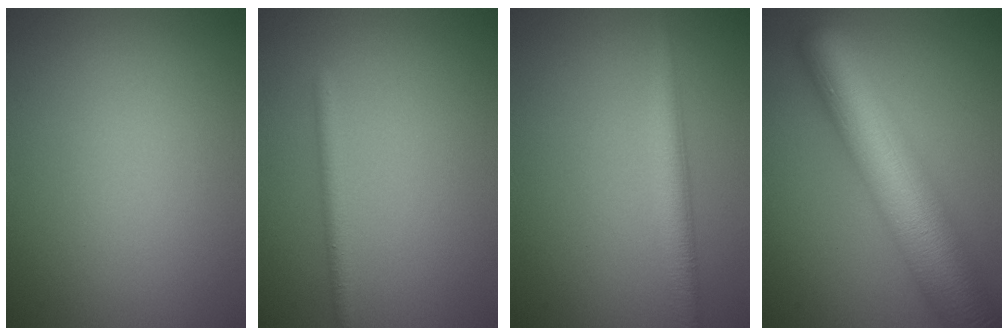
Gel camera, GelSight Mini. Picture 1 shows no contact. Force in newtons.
{"total": 1.7, "press": 1.7, "slide": 0.0}
{"total": 2.9, "press": 2.9, "slide": 0.1}
{"total": 12.1, "press": 12.1, "slide": 0.4}